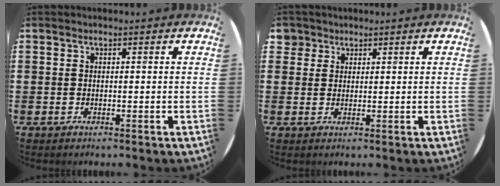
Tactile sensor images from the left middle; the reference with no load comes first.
{"total": 2.2, "force": [1.6, 1.4, -0.1], "torque": [0.004, 0.004, 0.031]}